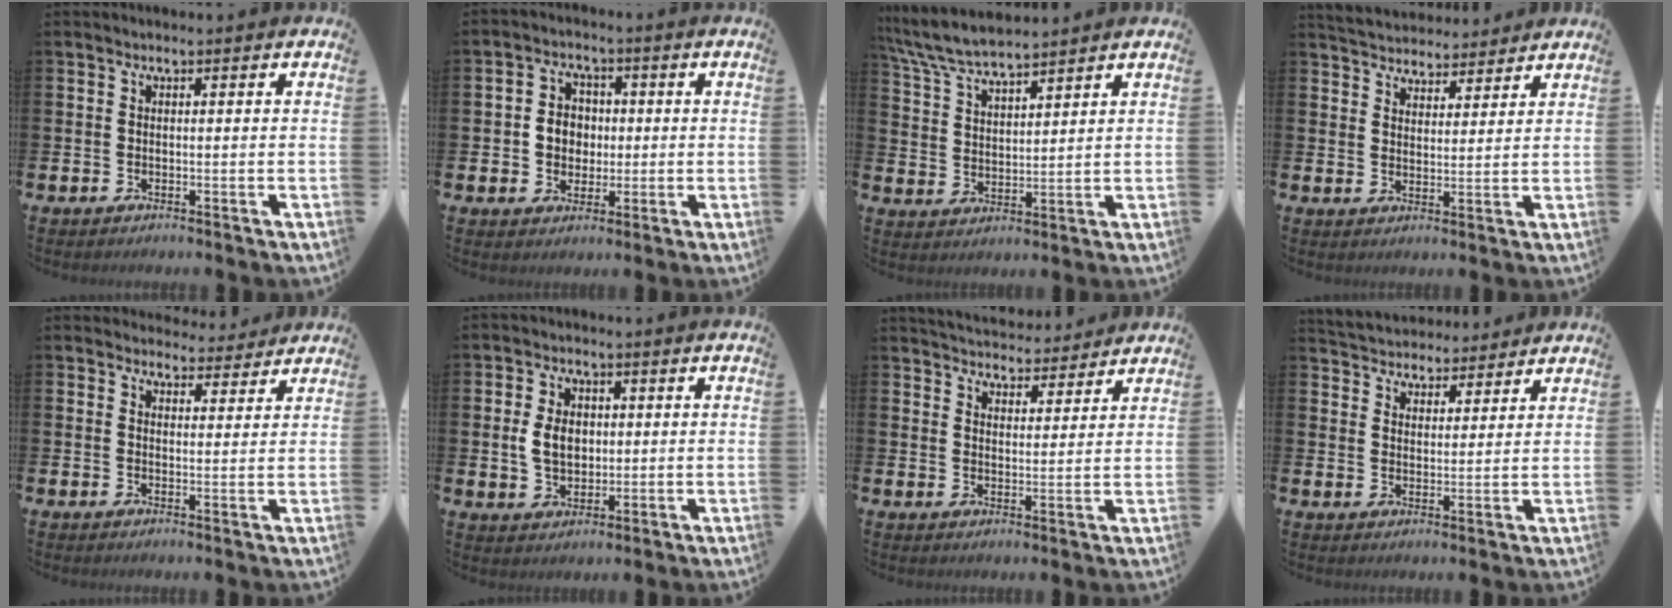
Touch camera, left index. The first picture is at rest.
{"total": 4.2, "force": [0.2, 3.9, 1.5], "torque": [-0.027, 0.007, -0.004]}
{"total": 6.8, "force": [6.5, 0.8, 1.9], "torque": [-0.063, -0.027, 0.119]}
{"total": 4.4, "force": [4.2, 0.9, -0.5], "torque": [-0.012, -0.027, 0.077]}
{"total": 3.7, "force": [3.5, 1.1, -0.1], "torque": [0.007, -0.021, 0.061]}
{"total": 4.7, "force": [0.7, 3.4, 3.2], "torque": [-0.045, 0.004, 0.004]}
{"total": 4.7, "force": [4.6, 0.8, -0.4], "torque": [-0.002, -0.033, 0.081]}
{"total": 4.5, "force": [4.3, 1.2, -0.5], "torque": [-0.014, -0.026, 0.078]}